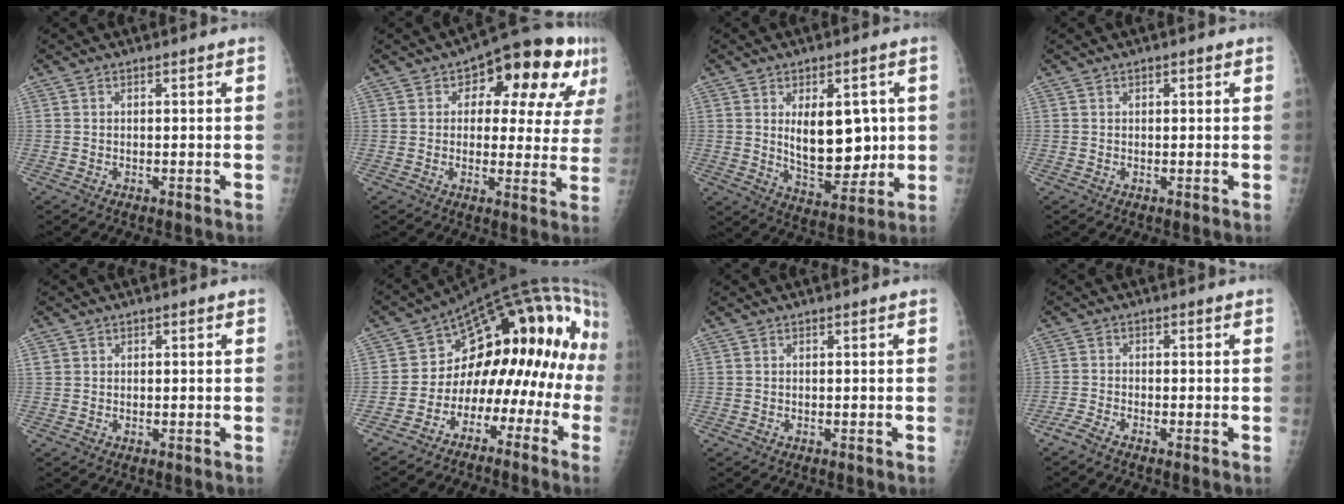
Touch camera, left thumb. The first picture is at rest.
{"total": 16.9, "force": [6.8, 8.3, 13.1], "torque": [-0.122, 0.005, 0.082]}
{"total": 12.6, "force": [1.8, 7.1, 10.3], "torque": [-0.113, -0.025, 0.045]}
{"total": 1.1, "force": [0.5, 0.6, 0.8], "torque": [-0.007, 0.001, 0.005]}
{"total": 0.8, "force": [0.3, 0.8, 0.0], "torque": [0.010, 0.000, 0.003]}
{"total": 17.3, "force": [-5.7, 10.6, 12.4], "torque": [-0.118, 0.117, -0.094]}
{"total": 0.0}
{"total": 2.4, "force": [-2.2, 0.1, 1.0], "torque": [-0.037, 0.002, -0.050]}